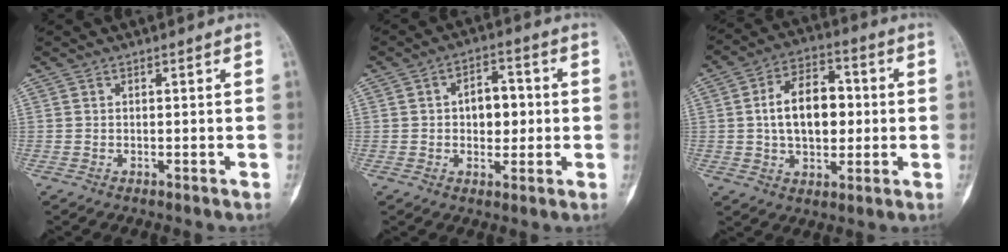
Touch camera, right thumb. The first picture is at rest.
{"total": 7.5, "force": [0.4, 4.9, 5.6], "torque": [-0.056, 0.013, 0.003]}
{"total": 13.5, "force": [0.7, 8.4, 10.5], "torque": [-0.149, 0.018, 0.010]}